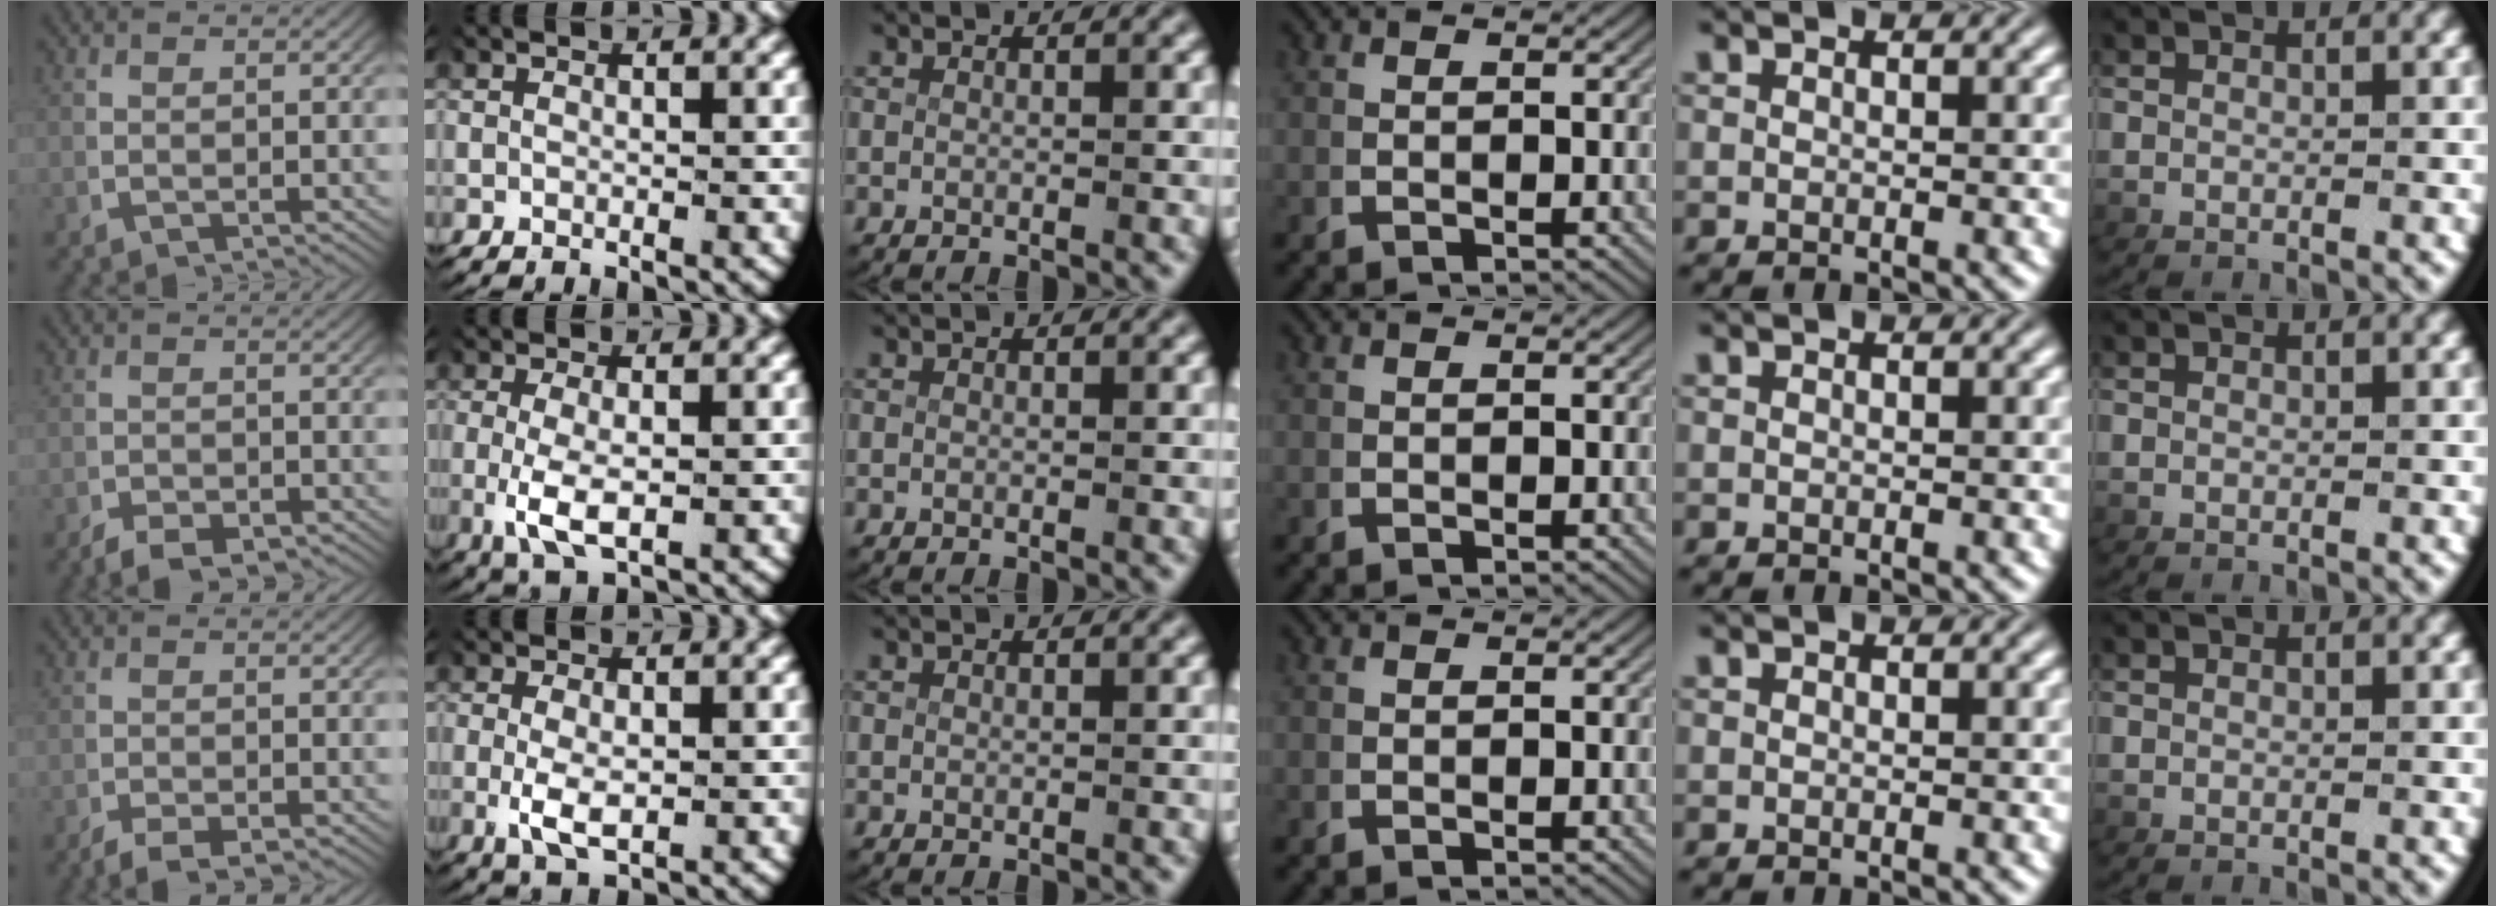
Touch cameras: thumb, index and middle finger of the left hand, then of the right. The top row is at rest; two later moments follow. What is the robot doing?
{"motion": "grasp_and_lifting", "object": "card"}